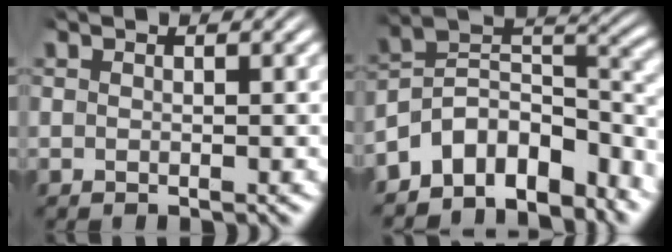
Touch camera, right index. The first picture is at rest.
{"total": 12.1, "force": [-4.8, 8.3, 7.4], "torque": [-0.136, -0.038, -0.075]}